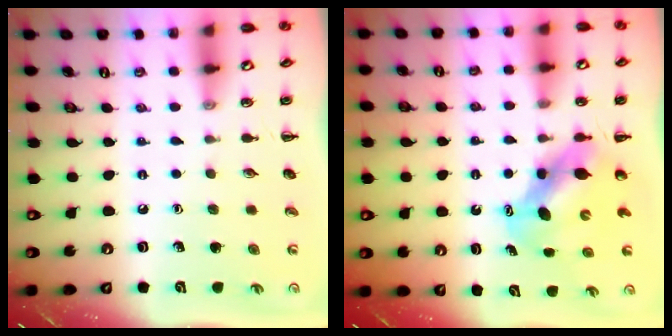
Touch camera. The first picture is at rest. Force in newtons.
{"total": 6.4, "press": 6.3, "slide": 0.9}